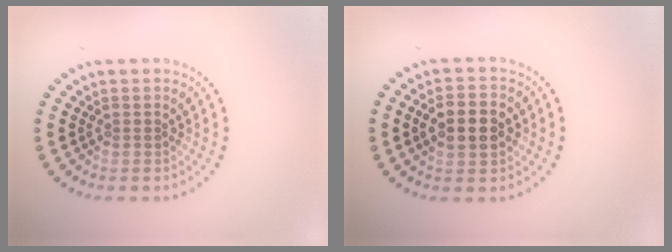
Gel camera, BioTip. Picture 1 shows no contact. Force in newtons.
{"total": 4.5, "press": 4.5, "slide": 0.4}